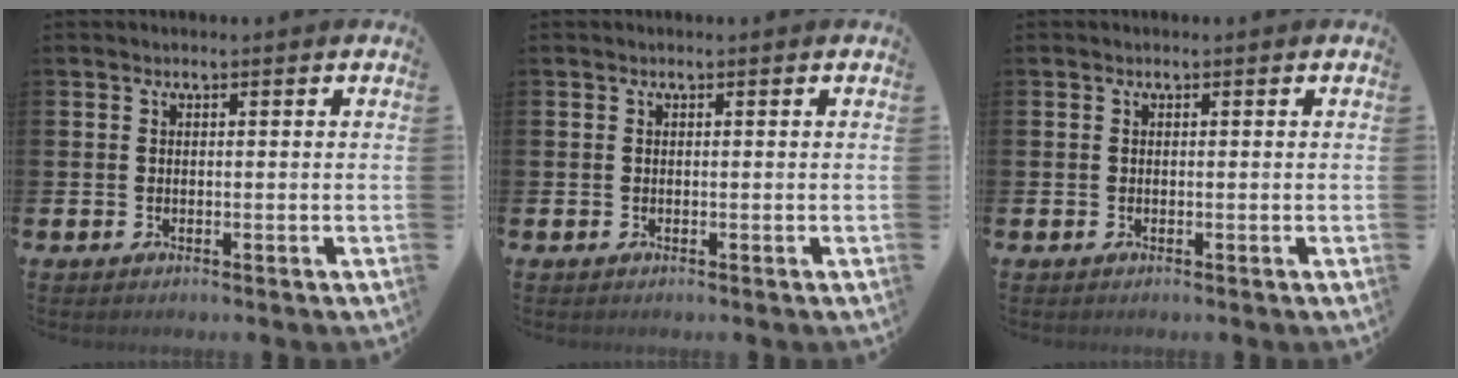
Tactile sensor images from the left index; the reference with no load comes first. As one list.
[{"total": 0.0}, {"total": 0.0}]